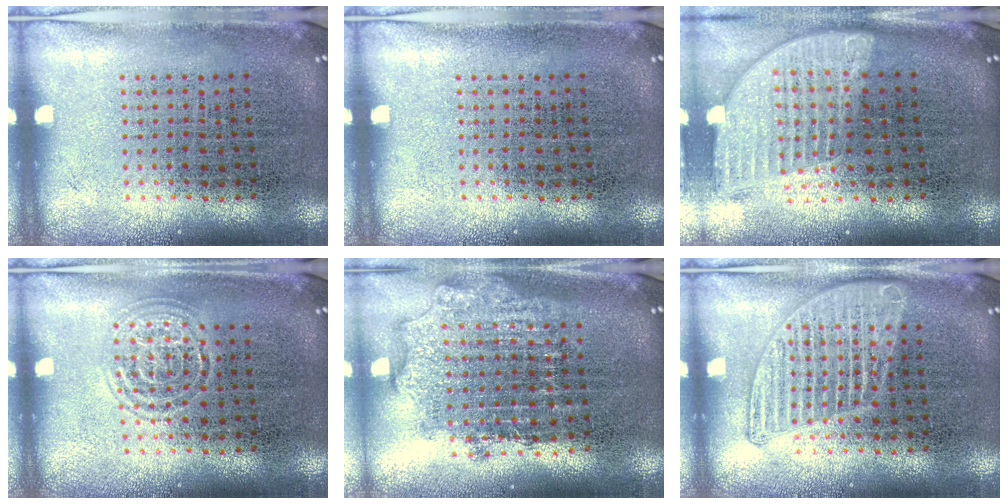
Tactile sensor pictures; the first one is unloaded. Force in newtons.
{"total": 0.0}
{"total": 1.9, "press": 1.6, "slide": 1.1}
{"total": 1.4, "press": 1.3, "slide": 0.3}
{"total": 1.9, "press": 1.5, "slide": 1.1}
{"total": 2.4, "press": 2.3, "slide": 0.3}